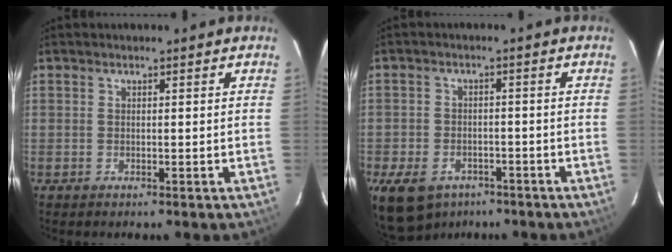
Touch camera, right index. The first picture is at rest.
{"total": 10.7, "force": [-6.7, 7.1, 4.4], "torque": [-0.120, -0.002, -0.098]}